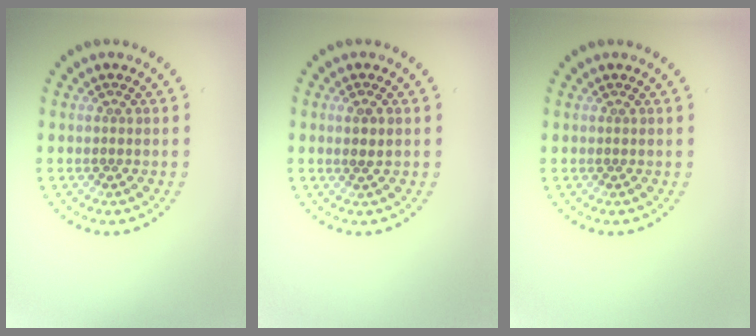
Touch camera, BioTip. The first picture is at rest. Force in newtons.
{"total": 1.1, "press": 0.9, "slide": 0.7}
{"total": 0.0}